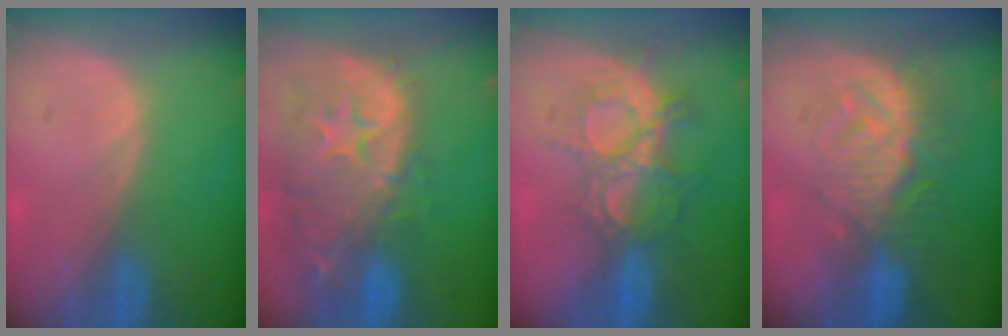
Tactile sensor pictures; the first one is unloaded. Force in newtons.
{"total": 14.0, "press": 11.3, "slide": 8.2}
{"total": 9.0, "press": 8.0, "slide": 4.0}
{"total": 9.3, "press": 8.6, "slide": 3.6}